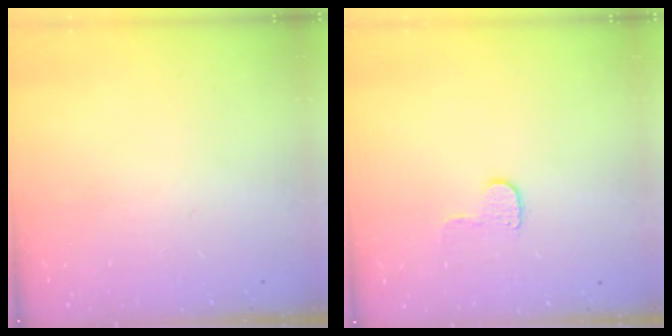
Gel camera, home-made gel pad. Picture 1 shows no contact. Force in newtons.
{"total": 5.4, "press": 5.4, "slide": 0.5}